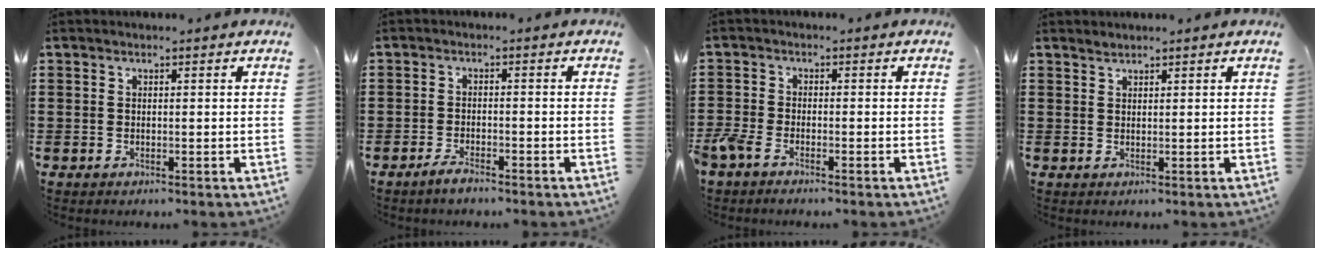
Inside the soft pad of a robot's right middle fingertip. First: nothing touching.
{"total": 2.1, "force": [-1.8, 0.3, 0.9], "torque": [-0.023, -0.004, -0.037]}
{"total": 2.5, "force": [-2.1, 0.7, 1.3], "torque": [-0.052, -0.009, -0.049]}
{"total": 1.2, "force": [1.2, -0.1, 0.0], "torque": [-0.002, 0.000, 0.023]}